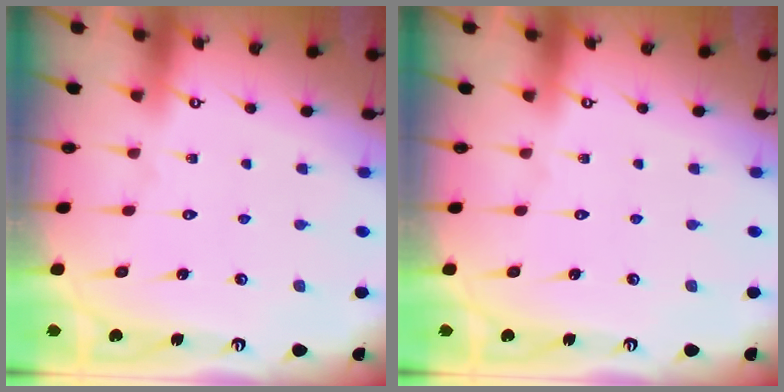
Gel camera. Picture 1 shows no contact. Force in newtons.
{"total": 0.0}